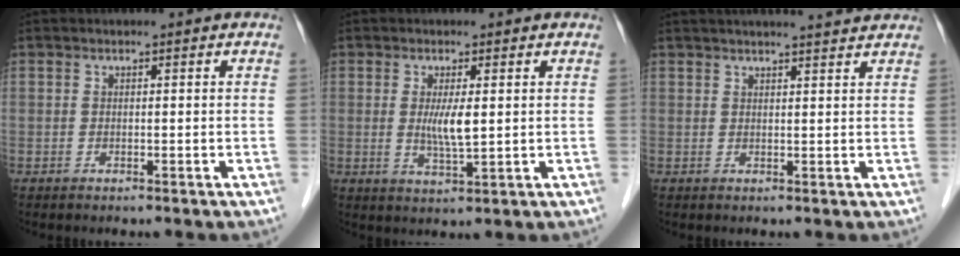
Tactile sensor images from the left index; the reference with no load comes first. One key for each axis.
{"total": 4.0, "fx": 0.5, "fy": 0.5, "fz": 4.0, "tx": -0.078, "ty": -0.008, "tz": 0.011}
{"total": 9.2, "fx": 8.4, "fy": 0.0, "fz": 3.7, "tx": -0.053, "ty": 0.022, "tz": 0.097}